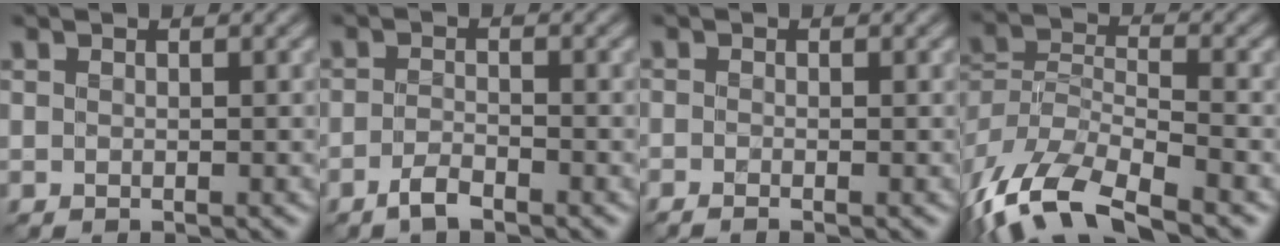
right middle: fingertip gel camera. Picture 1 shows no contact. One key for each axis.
{"total": 1.9, "fx": -1.4, "fy": 0.5, "fz": 1.1, "tx": -0.025, "ty": 0.001, "tz": -0.033}
{"total": 0.8, "fx": -0.7, "fy": -0.1, "fz": 0.4, "tx": -0.007, "ty": -0.009, "tz": -0.016}
{"total": 11.7, "fx": -9.0, "fy": 3.9, "fz": 6.3, "tx": -0.126, "ty": -0.016, "tz": -0.159}